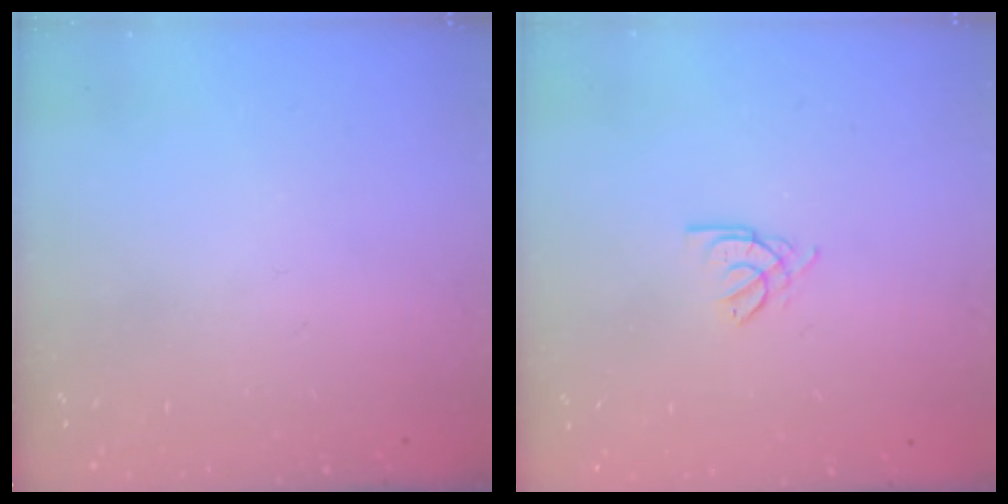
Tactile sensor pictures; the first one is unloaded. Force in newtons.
{"total": 2.3, "press": 2.3, "slide": 0.5}